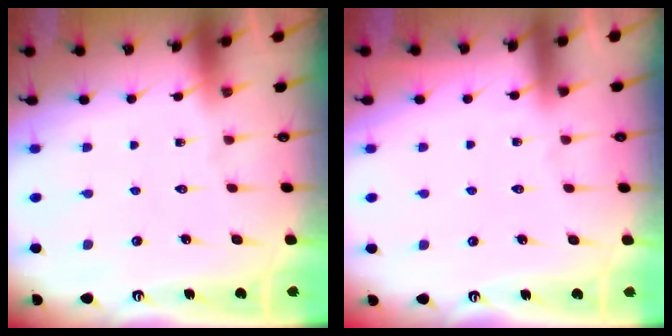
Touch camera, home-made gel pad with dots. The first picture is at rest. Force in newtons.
{"total": 3.2, "press": 3.2, "slide": 0.4}